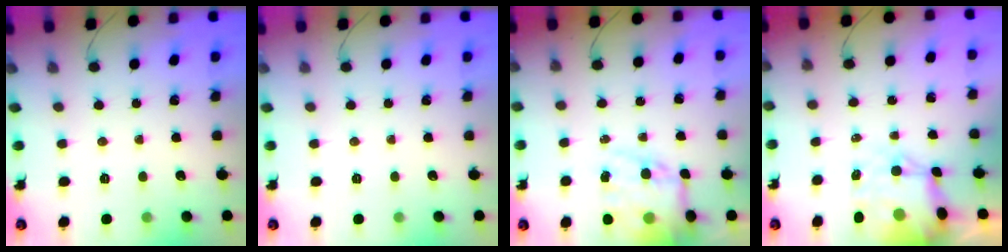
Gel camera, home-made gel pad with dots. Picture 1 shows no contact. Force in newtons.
{"total": 0.0}
{"total": 16.3, "press": 15.8, "slide": 3.9}
{"total": 10.8, "press": 10.4, "slide": 2.9}